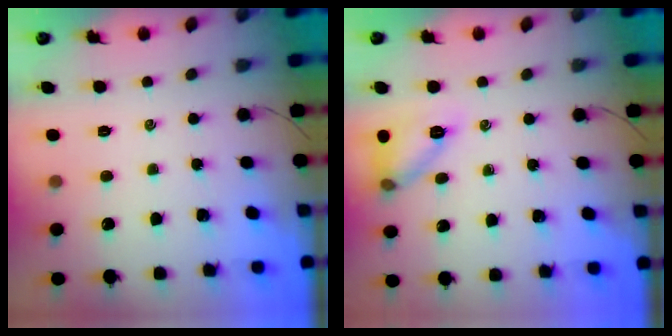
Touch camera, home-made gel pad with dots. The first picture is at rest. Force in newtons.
{"total": 10.2, "press": 10.1, "slide": 1.4}